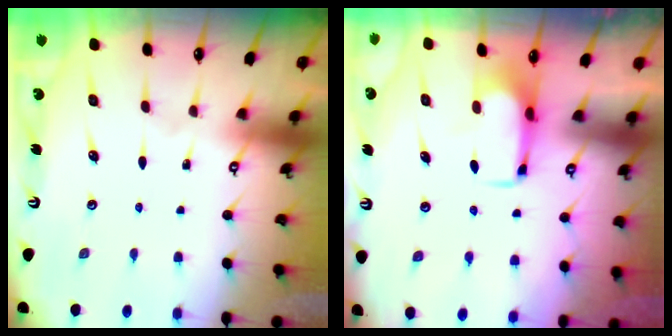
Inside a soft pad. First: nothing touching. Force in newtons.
{"total": 2.0, "press": 2.0, "slide": 0.3}